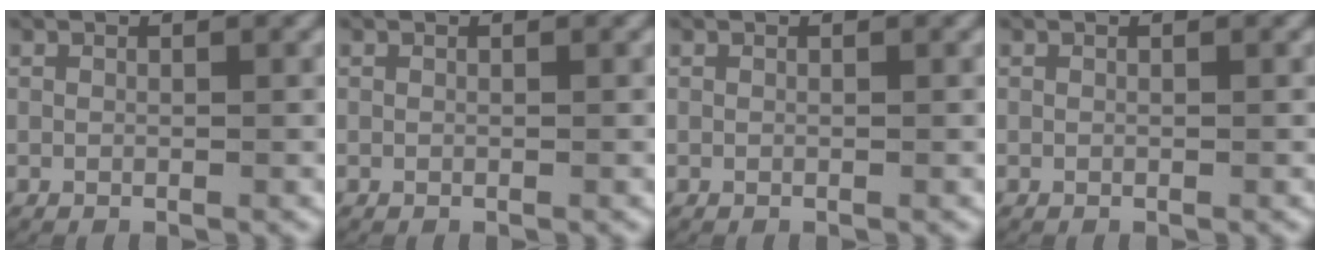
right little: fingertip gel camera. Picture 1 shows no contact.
{"total": 0.0}
{"total": 0.0}
{"total": 0.0}